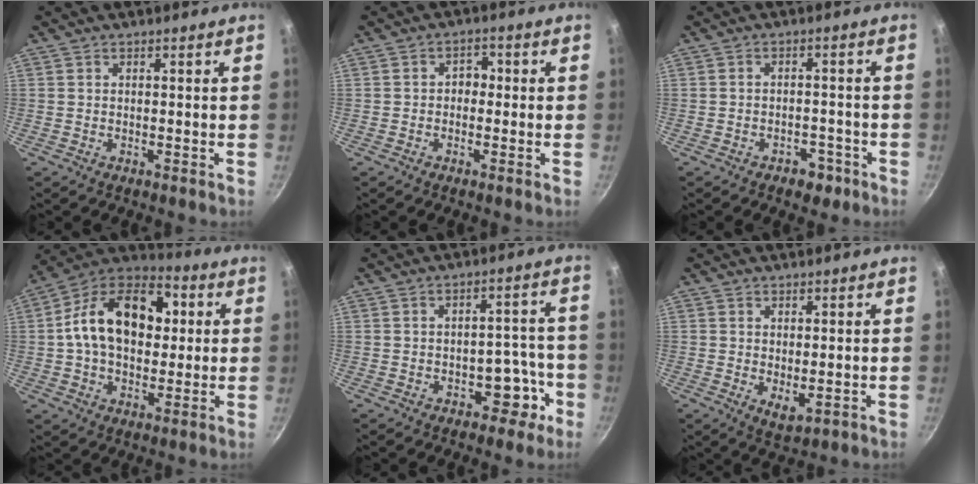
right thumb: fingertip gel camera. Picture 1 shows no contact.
{"total": 2.7, "force": [-0.4, 2.1, 1.6], "torque": [-0.004, 0.010, -0.013]}
{"total": 4.2, "force": [-2.5, 2.7, 2.0], "torque": [-0.010, 0.024, -0.021]}
{"total": 20.2, "force": [2.6, 13.7, 14.6], "torque": [-0.211, 0.028, 0.022]}
{"total": 7.1, "force": [-3.4, 4.7, 4.1], "torque": [-0.005, 0.043, -0.033]}
{"total": 3.4, "force": [0.4, 1.8, 2.9], "torque": [-0.043, -0.017, 0.010]}